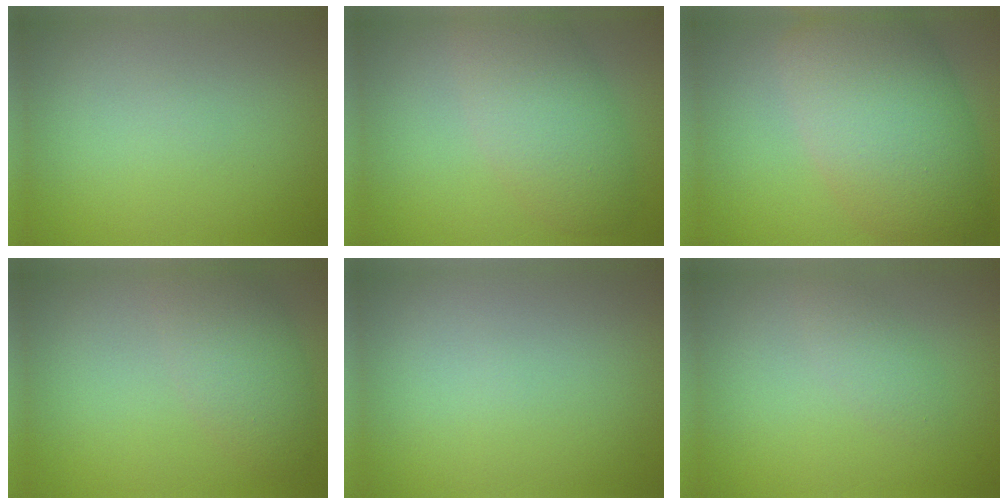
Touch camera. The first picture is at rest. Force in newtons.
{"total": 5.8, "press": 5.7, "slide": 0.4}
{"total": 10.4, "press": 10.4, "slide": 0.6}
{"total": 4.1, "press": 4.1, "slide": 0.1}
{"total": 0.0}
{"total": 1.6, "press": 1.6, "slide": 0.1}